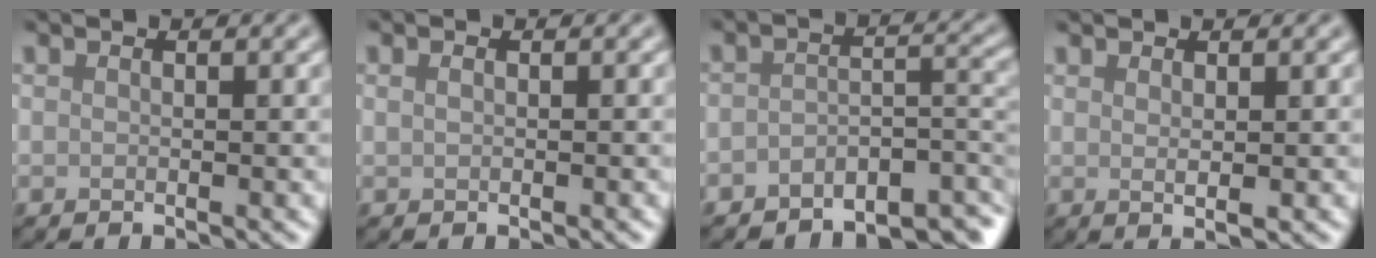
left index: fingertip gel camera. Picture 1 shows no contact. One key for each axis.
{"total": 0.9, "fx": 0.3, "fy": 0.5, "fz": 0.6, "tx": -0.008, "ty": 0.002, "tz": 0.007}
{"total": 5.1, "fx": -4.0, "fy": 1.9, "fz": 2.6, "tx": -0.026, "ty": -0.005, "tz": -0.066}
{"total": 1.6, "fx": 0.6, "fy": 0.4, "fz": 1.4, "tx": -0.021, "ty": -0.001, "tz": 0.010}